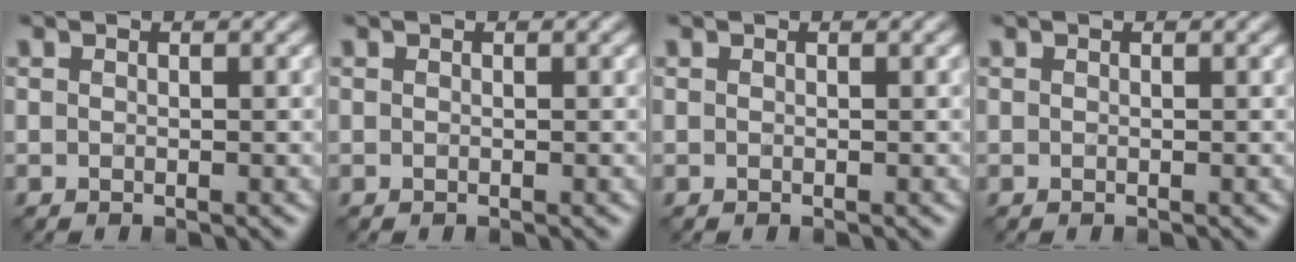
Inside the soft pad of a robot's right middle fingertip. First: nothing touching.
{"total": 0.0}
{"total": 0.0}
{"total": 0.0}